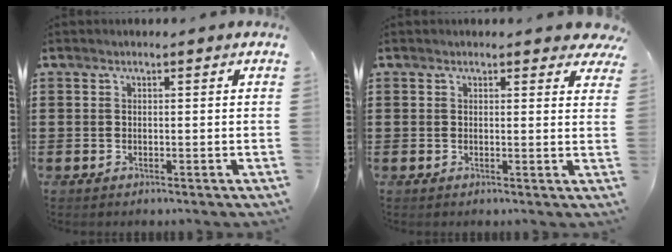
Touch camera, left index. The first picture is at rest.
{"total": 2.0, "force": [1.7, 0.6, 0.8], "torque": [-0.004, -0.002, 0.029]}